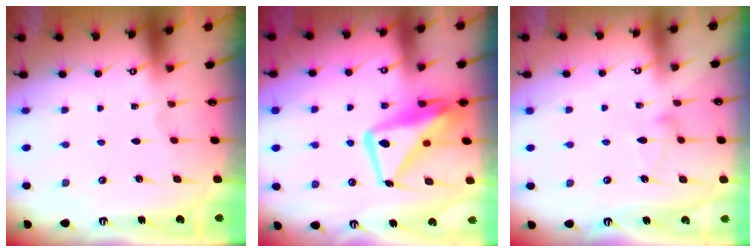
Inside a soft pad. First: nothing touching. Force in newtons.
{"total": 14.8, "press": 14.7, "slide": 1.5}
{"total": 6.9, "press": 6.9, "slide": 0.3}